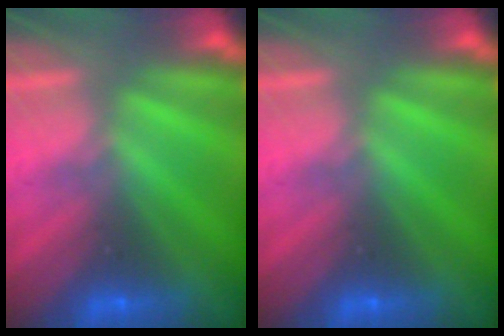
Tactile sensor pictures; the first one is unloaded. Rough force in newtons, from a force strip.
{"total": 0.0}